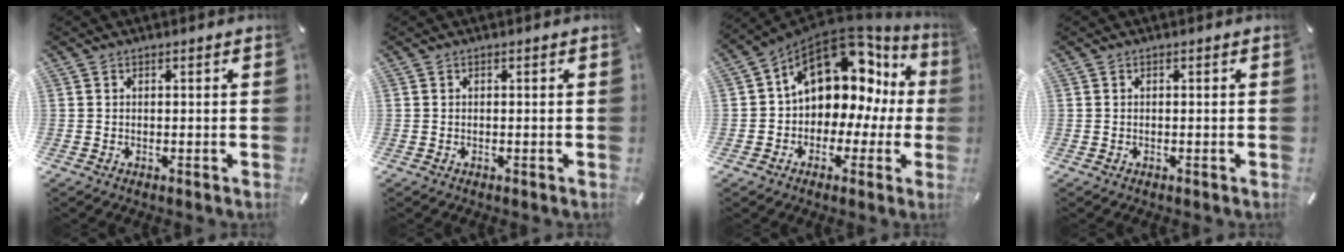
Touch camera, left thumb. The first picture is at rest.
{"total": 0.0}
{"total": 14.2, "force": [6.4, 9.7, 8.1], "torque": [-0.118, -0.057, 0.110]}
{"total": 0.0}